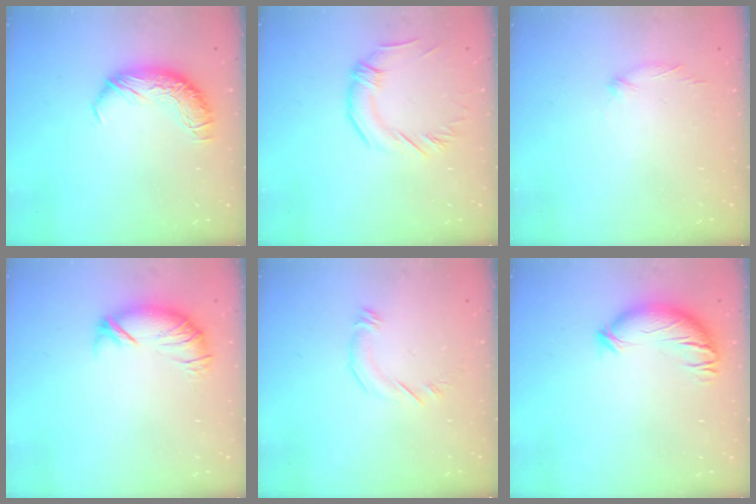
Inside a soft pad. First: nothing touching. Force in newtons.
{"total": 1.8, "press": 1.5, "slide": 1.0}
{"total": 7.5, "press": 7.4, "slide": 0.7}
{"total": 3.6, "press": 3.1, "slide": 1.8}
{"total": 5.8, "press": 5.8, "slide": 0.4}
{"total": 3.7, "press": 2.8, "slide": 2.3}